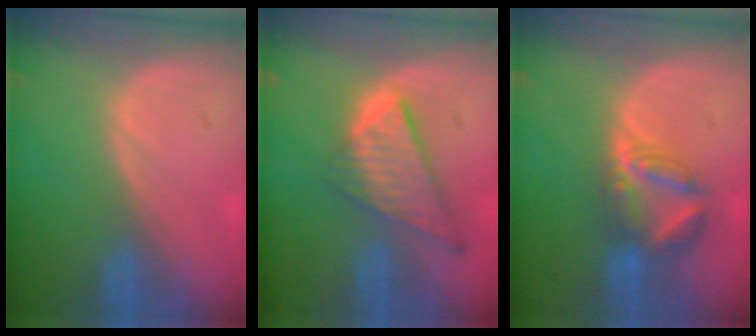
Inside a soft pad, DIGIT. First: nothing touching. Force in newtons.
{"total": 8.6, "press": 7.3, "slide": 4.5}
{"total": 6.2, "press": 6.2, "slide": 0.7}